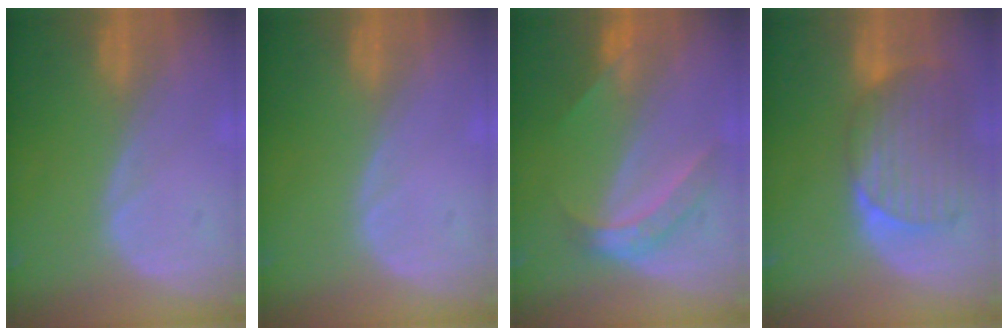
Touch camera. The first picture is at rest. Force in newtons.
{"total": 0.0}
{"total": 6.0, "press": 5.0, "slide": 3.4}
{"total": 9.5, "press": 8.4, "slide": 4.4}